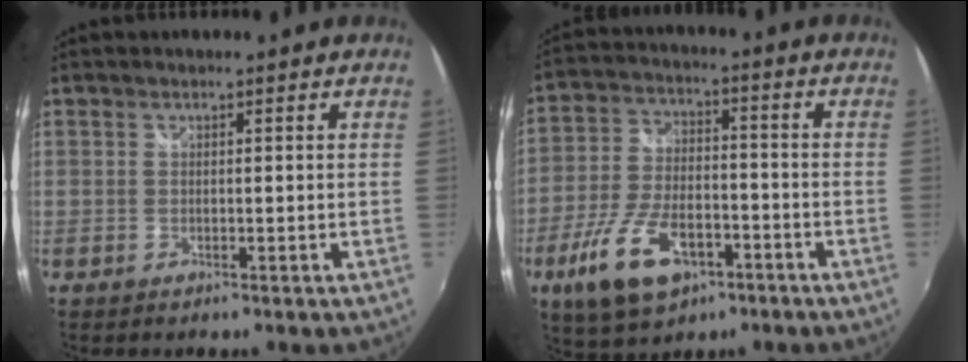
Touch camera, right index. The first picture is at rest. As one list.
[{"total": 14.8, "force": [-7.4, 7.6, 10.3], "torque": [-0.224, -0.016, -0.129]}]